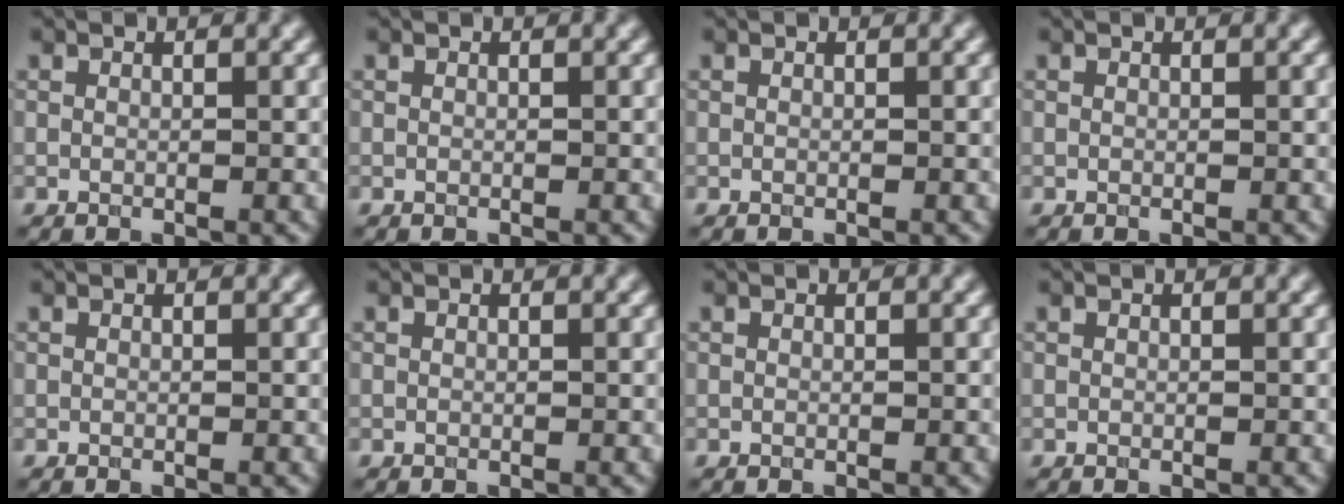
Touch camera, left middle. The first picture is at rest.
{"total": 0.0}
{"total": 0.0}
{"total": 0.0}
{"total": 0.0}
{"total": 0.0}
{"total": 0.0}
{"total": 0.0}